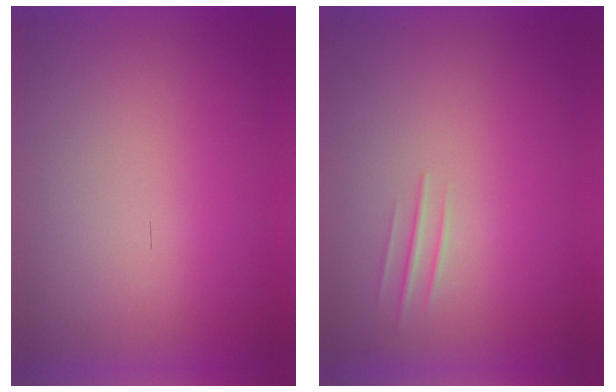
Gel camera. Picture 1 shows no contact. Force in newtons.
{"total": 1.1}